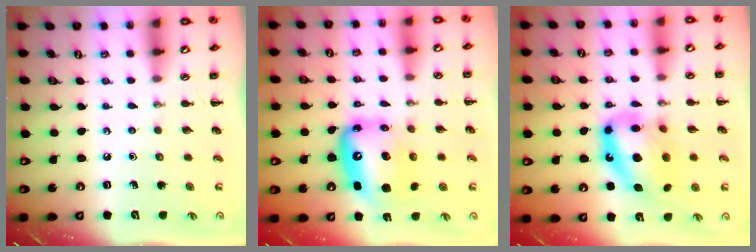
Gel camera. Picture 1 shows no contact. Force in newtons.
{"total": 12.2, "press": 11.8, "slide": 3.1}
{"total": 15.7, "press": 15.2, "slide": 4.1}